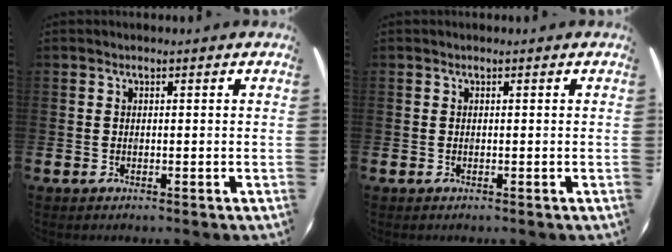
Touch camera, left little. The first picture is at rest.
{"total": 0.0}